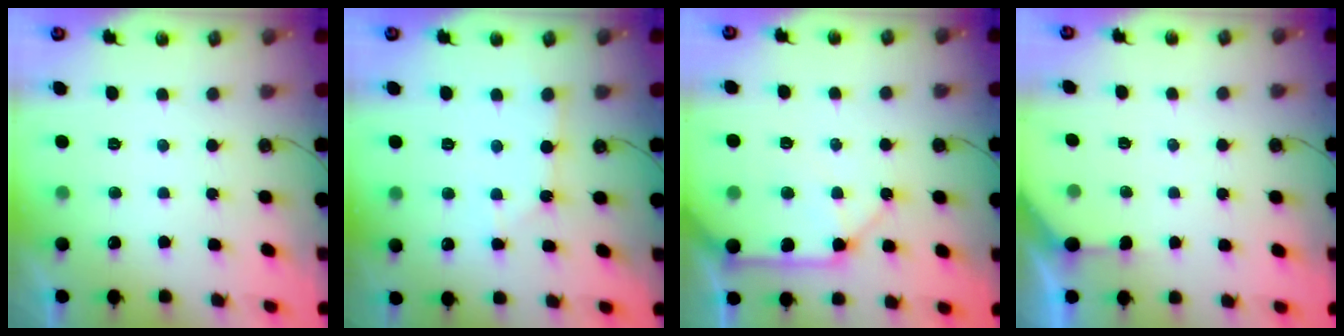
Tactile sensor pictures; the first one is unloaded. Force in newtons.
{"total": 3.0, "press": 2.9, "slide": 0.4}
{"total": 11.6, "press": 11.4, "slide": 1.9}
{"total": 2.7, "press": 2.7, "slide": 0.3}